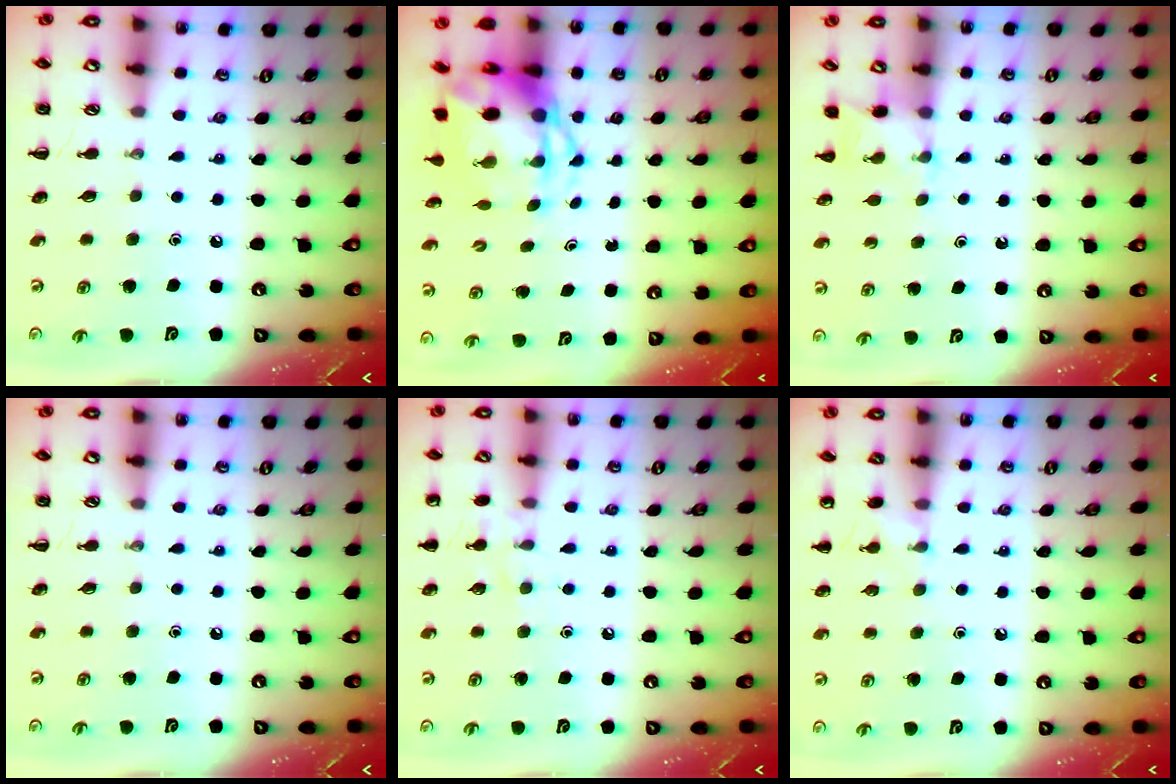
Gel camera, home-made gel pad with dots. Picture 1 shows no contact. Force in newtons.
{"total": 5.1, "press": 4.9, "slide": 1.3}
{"total": 3.5, "press": 3.4, "slide": 1.0}
{"total": 0.0}
{"total": 7.3, "press": 7.2, "slide": 1.5}
{"total": 5.9, "press": 5.6, "slide": 2.0}